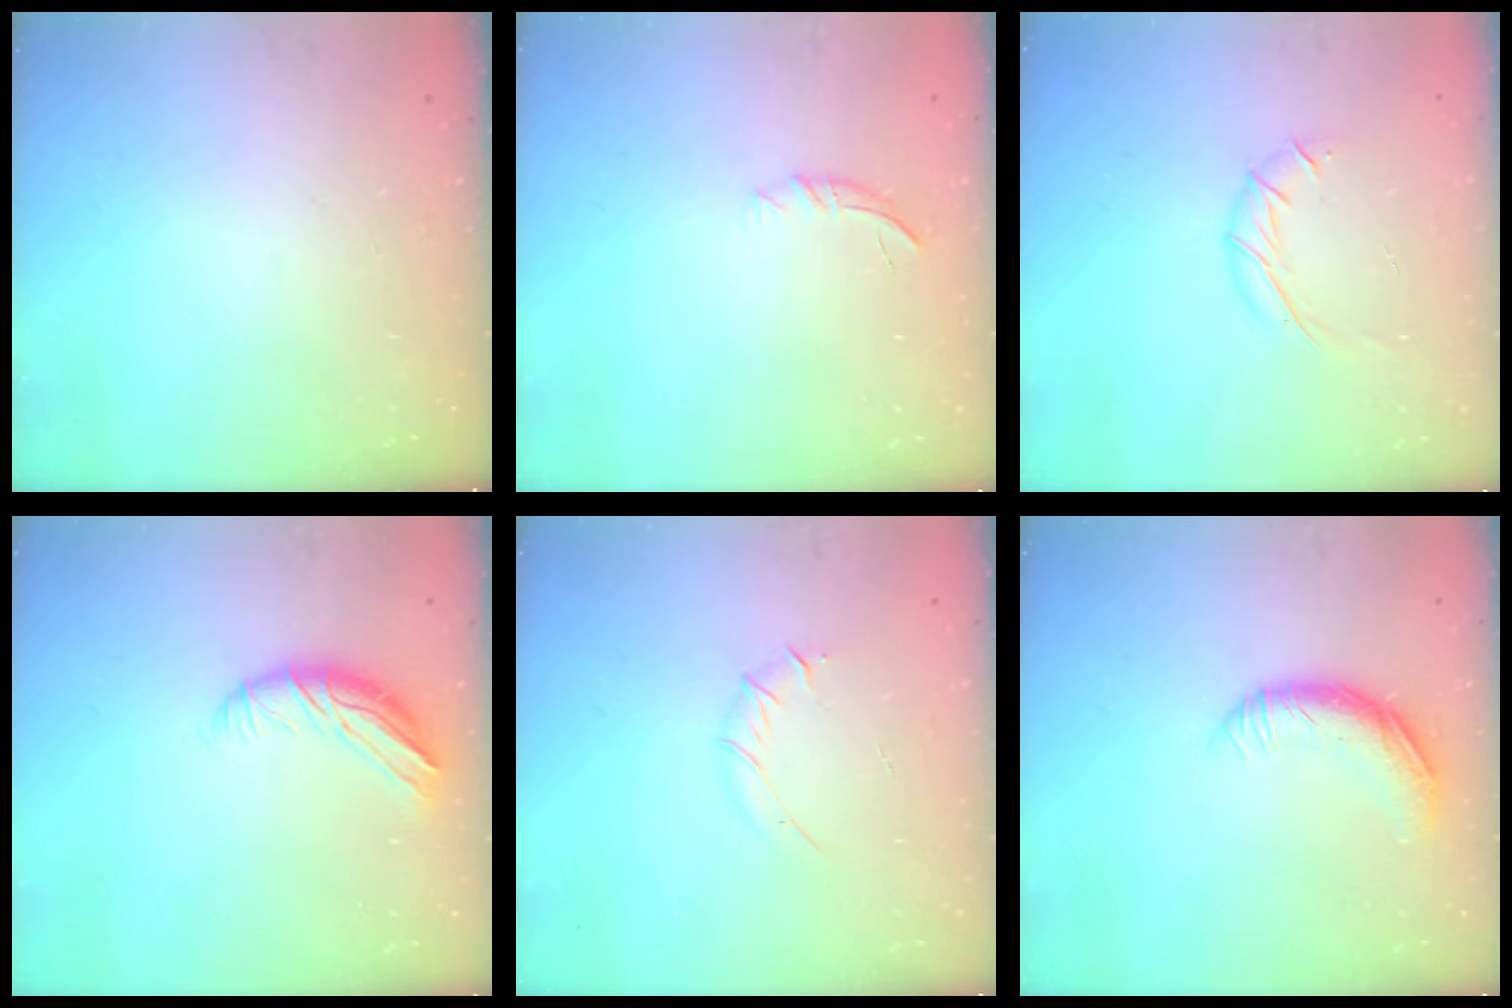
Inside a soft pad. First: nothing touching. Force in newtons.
{"total": 6.9, "press": 6.6, "slide": 2.0}
{"total": 8.6, "press": 8.4, "slide": 1.4}
{"total": 9.8, "press": 9.7, "slide": 1.3}
{"total": 5.4, "press": 5.1, "slide": 1.6}
{"total": 11.2, "press": 11.1, "slide": 0.9}